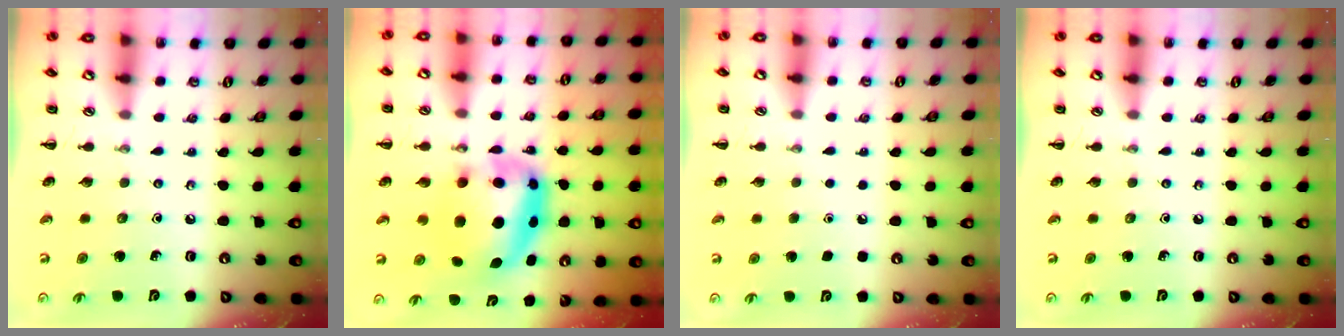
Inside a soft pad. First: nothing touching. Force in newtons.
{"total": 10.4, "press": 10.0, "slide": 2.8}
{"total": 1.8, "press": 1.7, "slide": 0.1}
{"total": 0.0}